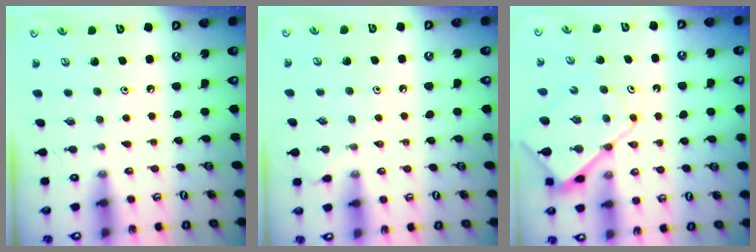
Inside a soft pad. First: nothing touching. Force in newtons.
{"total": 2.9, "press": 2.9, "slide": 0.5}
{"total": 9.7, "press": 9.7, "slide": 1.1}